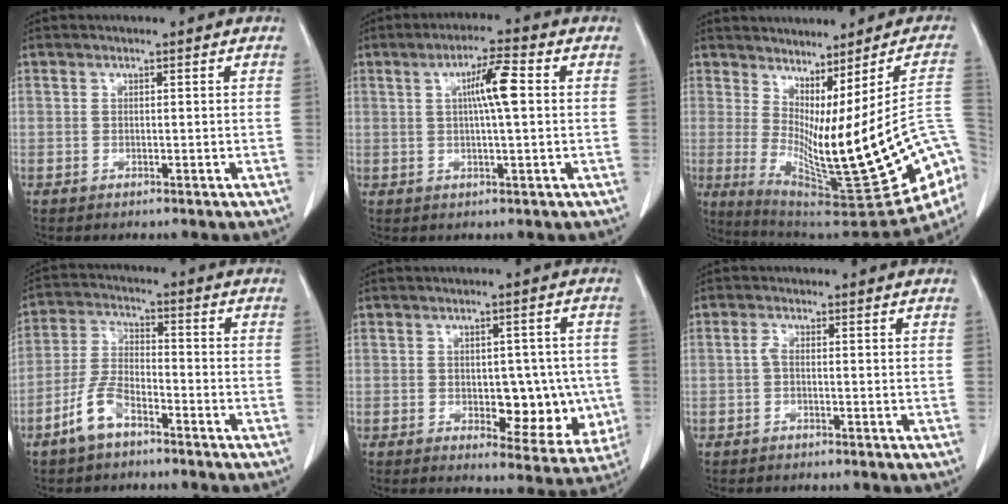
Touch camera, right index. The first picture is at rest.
{"total": 6.2, "force": [1.2, 0.4, 6.0], "torque": [-0.104, 0.007, 0.019]}
{"total": 24.4, "force": [-5.6, 3.9, 23.5], "torque": [-0.269, -0.028, -0.067]}
{"total": 6.7, "force": [-4.4, 2.8, 4.3], "torque": [-0.101, 0.006, -0.088]}
{"total": 9.2, "force": [-1.2, 4.9, 7.6], "torque": [-0.071, 0.007, -0.003]}
{"total": 1.2, "force": [-0.2, 0.5, 1.1], "torque": [-0.021, 0.003, -0.006]}